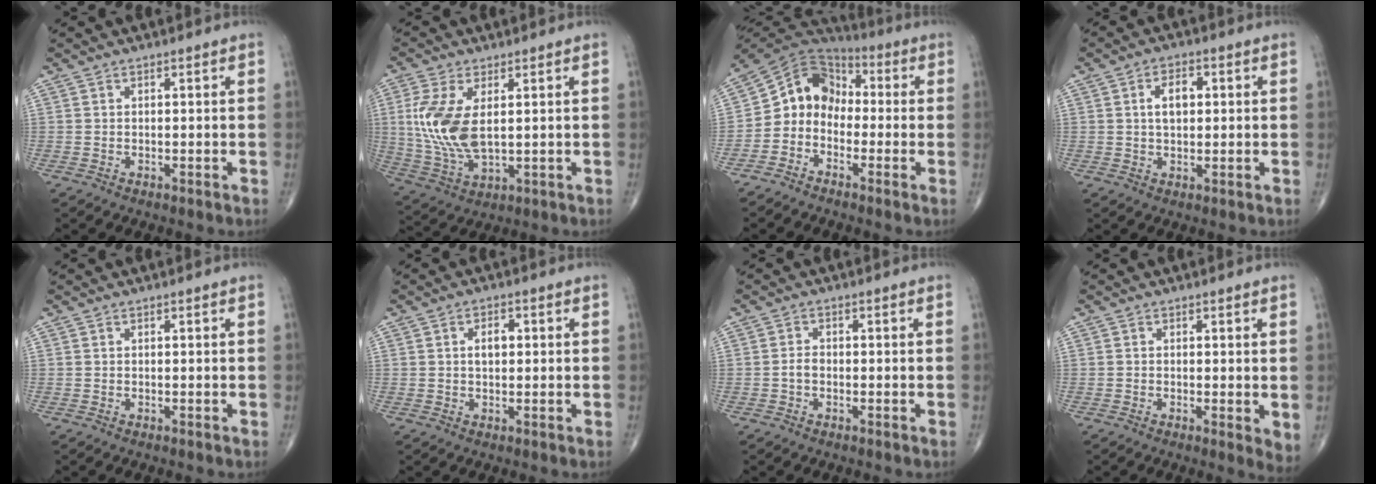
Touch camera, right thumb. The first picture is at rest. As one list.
[{"total": 12.3, "force": [1.8, 6.1, 10.5], "torque": [-0.228, -0.011, 0.048]}, {"total": 10.0, "force": [-2.4, 8.4, 4.8], "torque": [-0.061, 0.065, -0.065]}, {"total": 5.2, "force": [1.0, 3.1, 4.0], "torque": [-0.060, 0.007, 0.013]}, {"total": 0.0}, {"total": 3.3, "force": [0.5, 2.0, 2.6], "torque": [-0.038, 0.006, 0.007]}, {"total": 1.7, "force": [-0.6, 1.1, 1.1], "torque": [-0.019, 0.006, -0.013]}, {"total": 3.3, "force": [0.0, 1.0, 3.1], "torque": [-0.048, -0.012, -0.006]}]